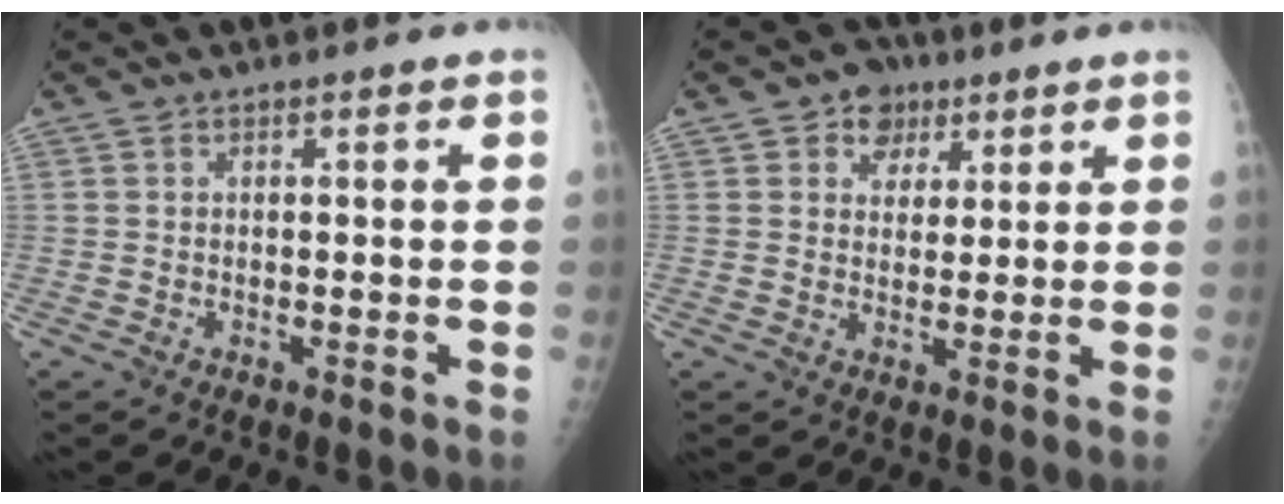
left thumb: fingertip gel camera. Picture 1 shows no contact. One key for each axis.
{"total": 5.5, "fx": 2.9, "fy": 4.4, "fz": 1.7, "tx": 0.004, "ty": -0.007, "tz": 0.041}